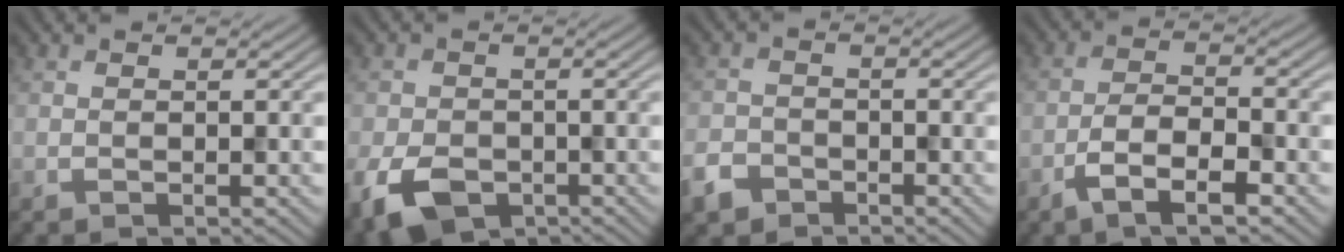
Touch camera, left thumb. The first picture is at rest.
{"total": 7.2, "force": [-3.4, 4.8, 4.0], "torque": [-0.098, -0.021, -0.065]}
{"total": 3.6, "force": [-2.5, 2.3, 1.1], "torque": [-0.031, -0.004, -0.058]}
{"total": 5.4, "force": [-3.1, 1.8, 4.0], "torque": [-0.082, 0.005, -0.067]}